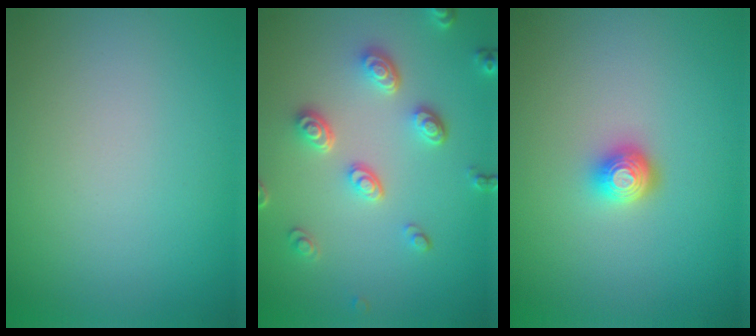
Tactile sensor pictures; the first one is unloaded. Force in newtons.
{"total": 4.1, "press": 3.4, "slide": 2.3}
{"total": 2.0, "press": 1.5, "slide": 1.3}